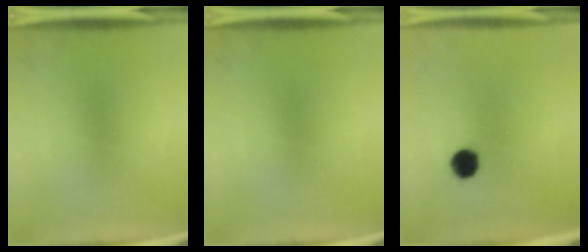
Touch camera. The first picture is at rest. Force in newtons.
{"total": 0.0}
{"total": 5.3}